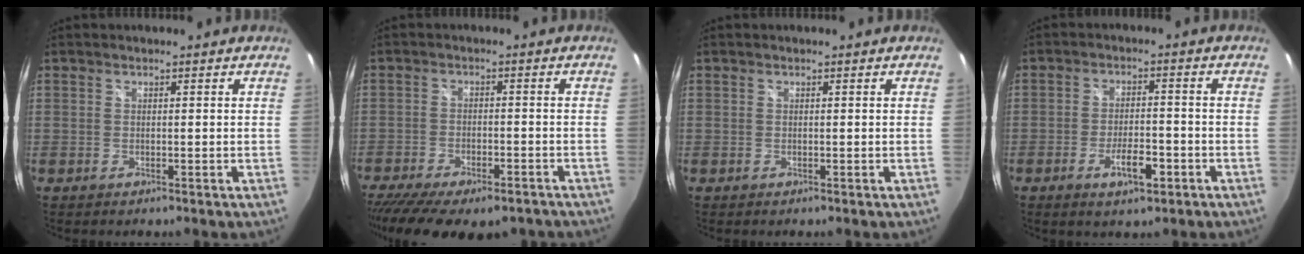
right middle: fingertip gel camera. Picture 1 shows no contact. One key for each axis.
{"total": 16.3, "fx": -12.6, "fy": 5.5, "fz": 8.7, "tx": -0.182, "ty": -0.049, "tz": -0.186}
{"total": 0.0}
{"total": 6.0, "fx": -3.2, "fy": 2.2, "fz": 4.6, "tx": -0.094, "ty": -0.006, "tz": -0.049}